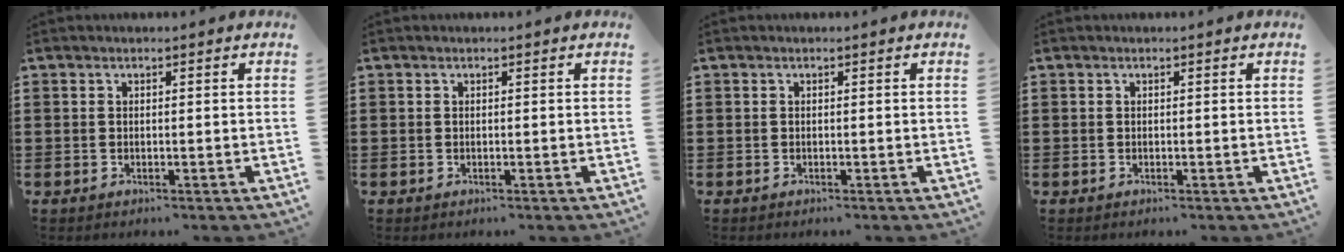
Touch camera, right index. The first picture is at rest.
{"total": 0.0}
{"total": 0.0}
{"total": 0.0}